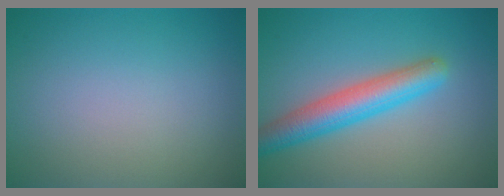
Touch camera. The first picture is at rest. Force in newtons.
{"total": 4.9, "press": 4.9, "slide": 0.2}